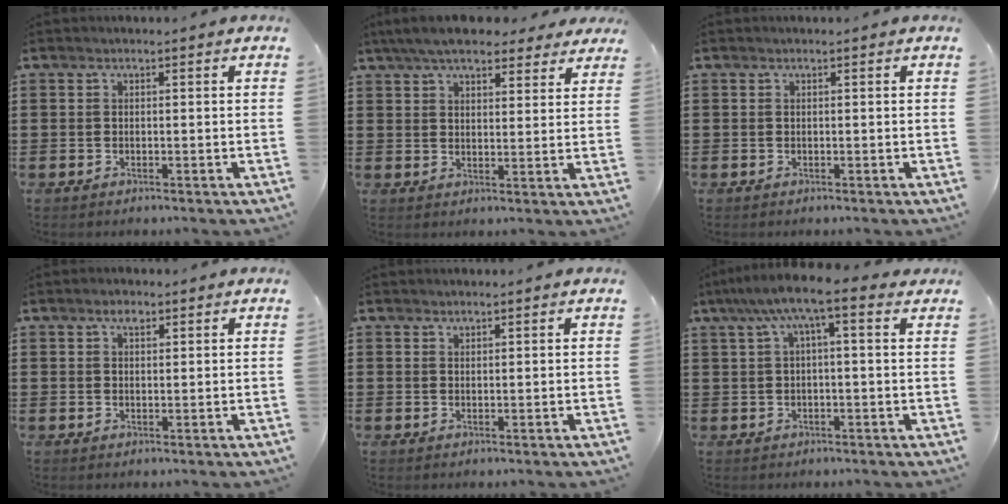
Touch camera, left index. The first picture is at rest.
{"total": 6.9, "force": [6.1, 1.7, 2.9], "torque": [-0.075, -0.007, 0.113]}
{"total": 0.0}
{"total": 1.9, "force": [1.2, 1.0, 1.1], "torque": [-0.026, 0.005, 0.021]}
{"total": 0.8, "force": [0.8, 0.3, 0.0], "torque": [-0.002, 0.001, 0.015]}
{"total": 6.1, "force": [2.2, 0.9, 5.6], "torque": [-0.110, 0.003, 0.035]}